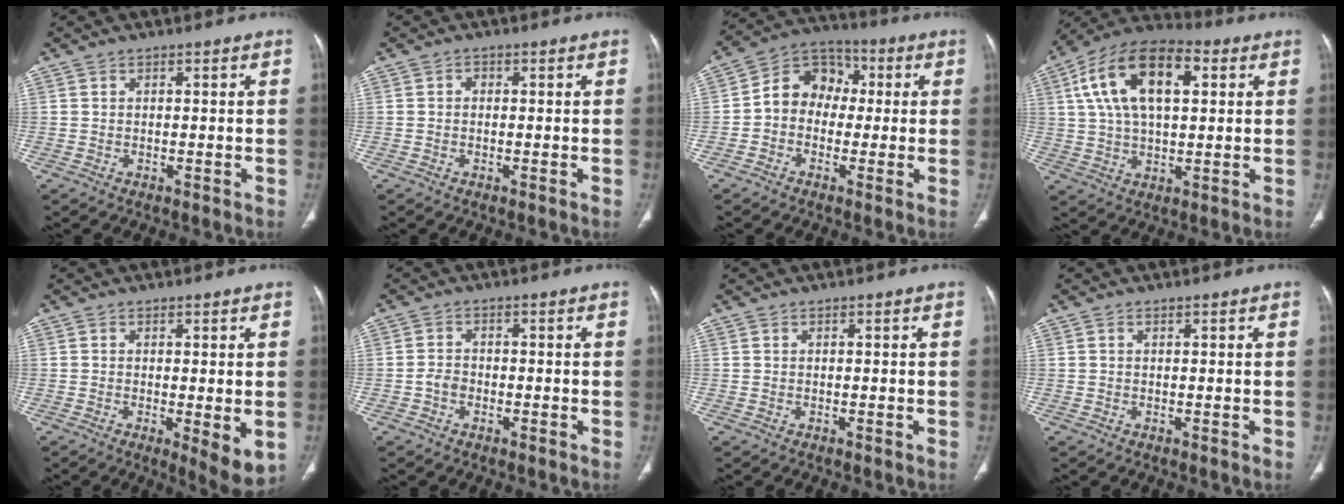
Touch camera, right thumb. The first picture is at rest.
{"total": 0.9, "force": [0.0, 0.8, 0.5], "torque": [-0.003, 0.003, -0.005]}
{"total": 9.9, "force": [-0.1, 8.3, 5.4], "torque": [-0.057, 0.036, -0.018]}
{"total": 18.0, "force": [5.2, 9.5, 14.3], "torque": [-0.245, 0.017, 0.083]}
{"total": 6.2, "force": [-1.1, 1.8, 5.8], "torque": [-0.085, -0.021, -0.014]}
{"total": 2.1, "force": [-0.9, 1.6, 1.0], "torque": [-0.011, 0.011, -0.020]}
{"total": 0.0}
{"total": 0.0}